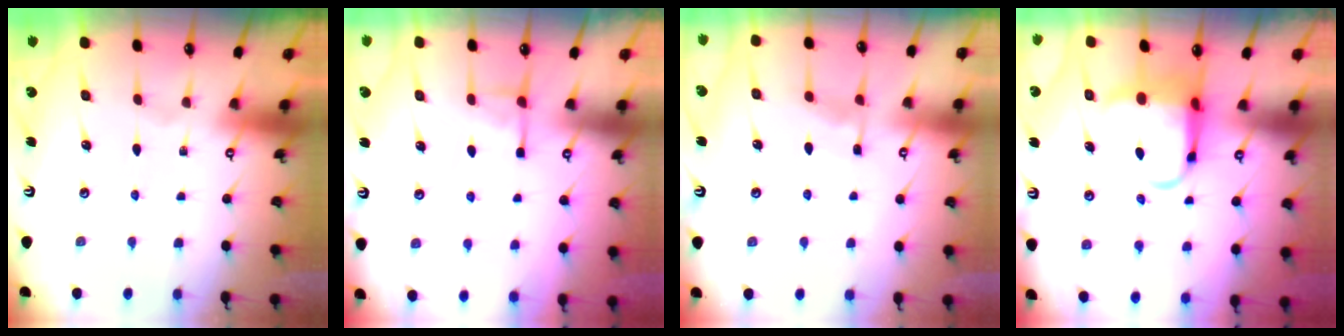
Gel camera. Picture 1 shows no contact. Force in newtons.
{"total": 4.3, "press": 4.3, "slide": 0.7}
{"total": 6.5, "press": 6.5, "slide": 0.6}
{"total": 6.9, "press": 6.6, "slide": 1.8}